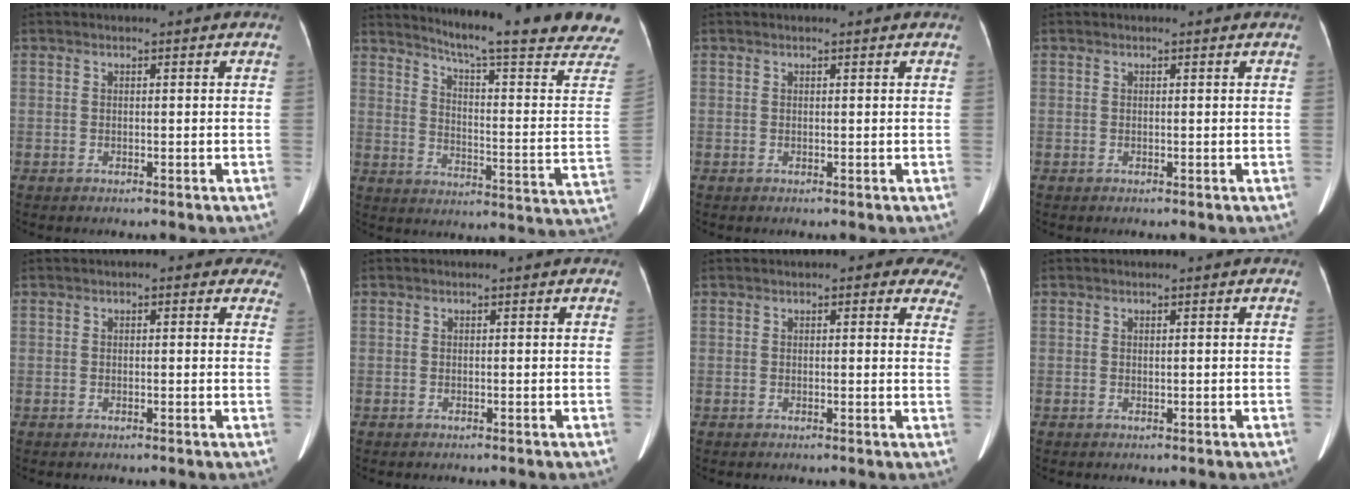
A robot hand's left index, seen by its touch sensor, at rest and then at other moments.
{"total": 22.9, "force": [19.9, -0.2, 11.4], "torque": [-0.161, -0.083, 0.250]}
{"total": 0.8, "force": [0.8, 0.0, 0.2], "torque": [-0.008, 0.004, 0.011]}
{"total": 0.0}
{"total": 4.8, "force": [3.4, 2.0, 2.7], "torque": [-0.010, 0.013, 0.026]}
{"total": 0.0}
{"total": 9.0, "force": [6.9, 3.0, 4.9], "torque": [-0.029, -0.003, 0.056]}
{"total": 0.0}